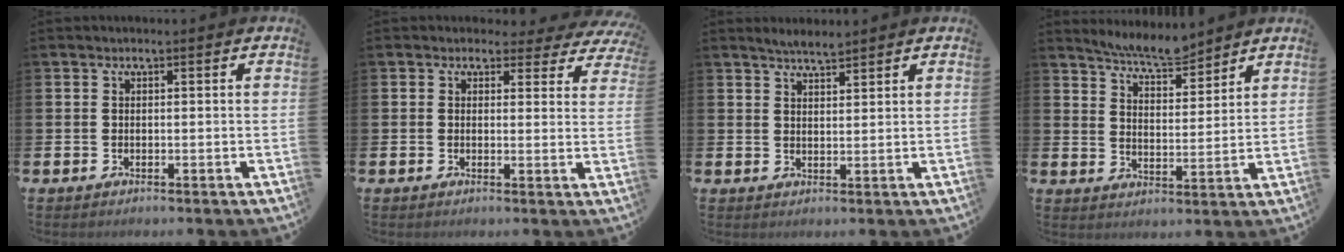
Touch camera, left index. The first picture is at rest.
{"total": 2.2, "force": [1.7, 1.4, 0.3], "torque": [0.002, -0.013, 0.023]}
{"total": 3.1, "force": [3.0, 0.4, 0.6], "torque": [-0.002, -0.011, 0.050]}
{"total": 6.7, "force": [6.5, 0.7, 1.3], "torque": [-0.035, -0.036, 0.117]}